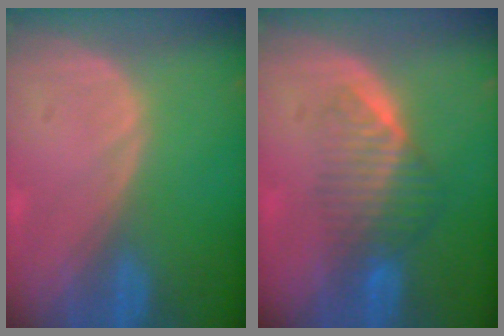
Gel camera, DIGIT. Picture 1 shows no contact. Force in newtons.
{"total": 6.5, "press": 5.5, "slide": 3.4}